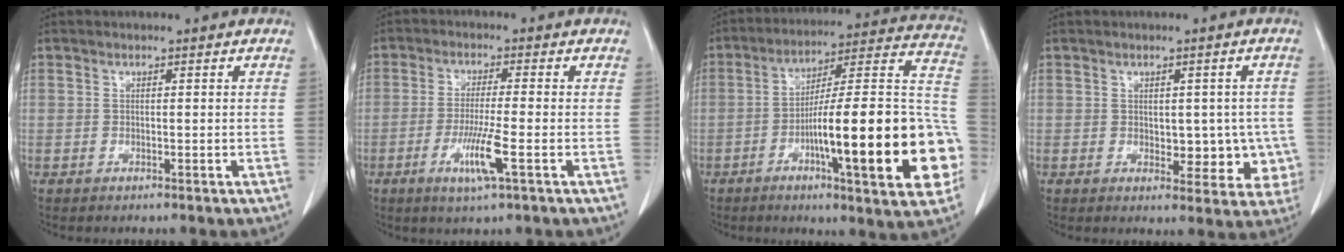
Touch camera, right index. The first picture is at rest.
{"total": 6.6, "force": [-2.6, -0.3, 6.0], "torque": [-0.117, -0.017, -0.049]}
{"total": 25.5, "force": [-7.1, 2.9, 24.3], "torque": [-0.280, 0.015, -0.103]}
{"total": 6.8, "force": [-0.8, 4.1, 5.4], "torque": [-0.044, 0.011, -0.002]}